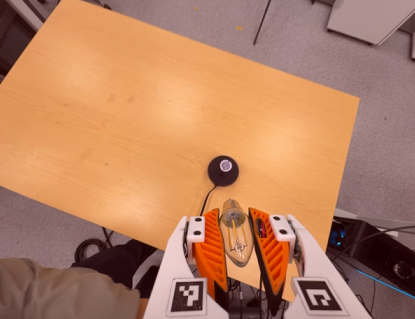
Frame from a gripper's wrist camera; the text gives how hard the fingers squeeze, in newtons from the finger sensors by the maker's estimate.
{"total": 18.7, "left": 20.3, "right": 17.0}